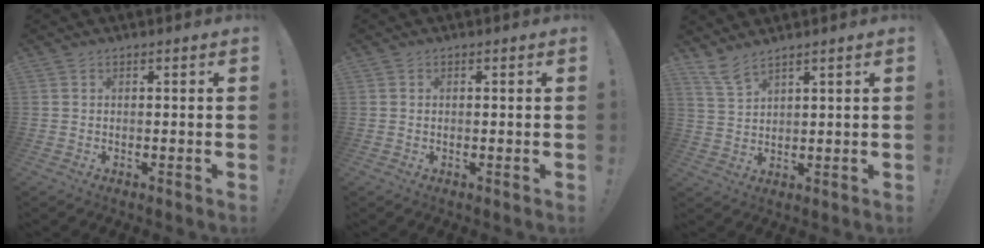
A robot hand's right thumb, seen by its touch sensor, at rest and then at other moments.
{"total": 0.0}
{"total": 5.6, "force": [4.7, 0.8, 2.9], "torque": [-0.060, -0.023, 0.087]}